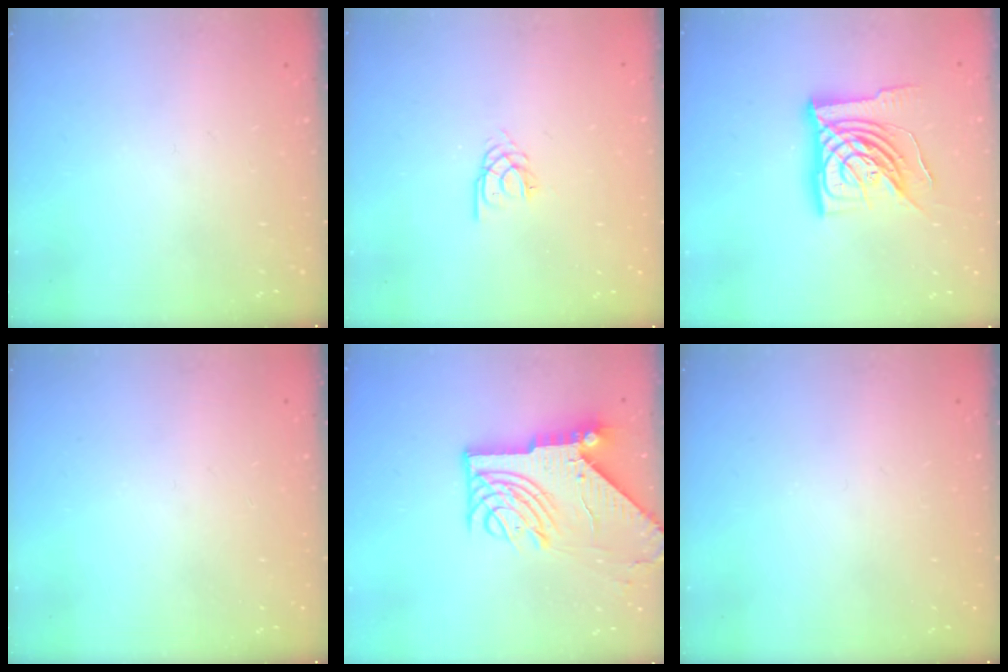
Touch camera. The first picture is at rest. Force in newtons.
{"total": 2.3, "press": 2.3, "slide": 0.2}
{"total": 17.6, "press": 17.5, "slide": 1.9}
{"total": 0.0}
{"total": 14.3, "press": 14.2, "slide": 1.7}
{"total": 0.0}